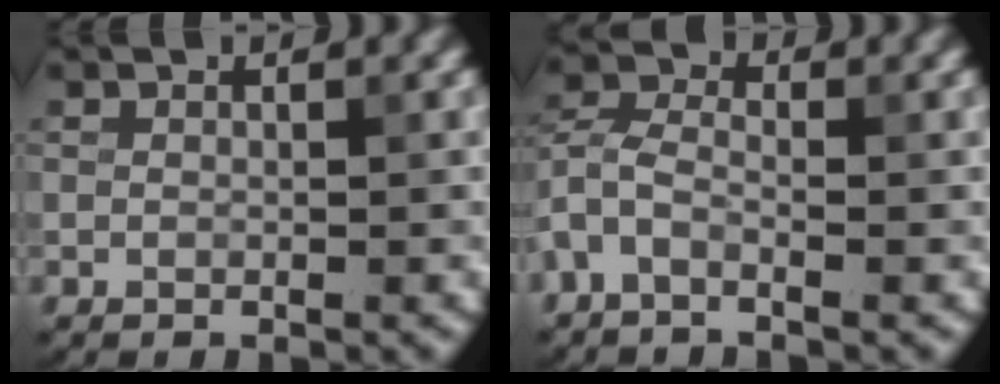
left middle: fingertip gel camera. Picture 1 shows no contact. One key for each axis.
{"total": 2.9, "fx": -1.6, "fy": 1.3, "fz": 2.0, "tx": -0.051, "ty": 0.005, "tz": -0.048}